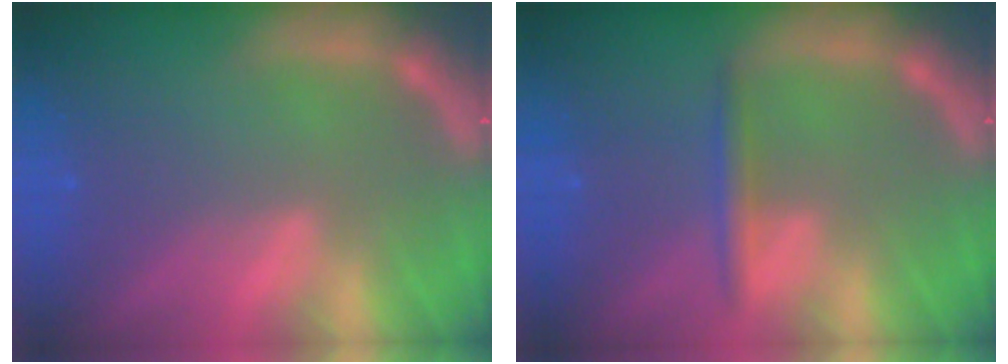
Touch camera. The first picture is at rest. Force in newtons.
{"total": 1.9}